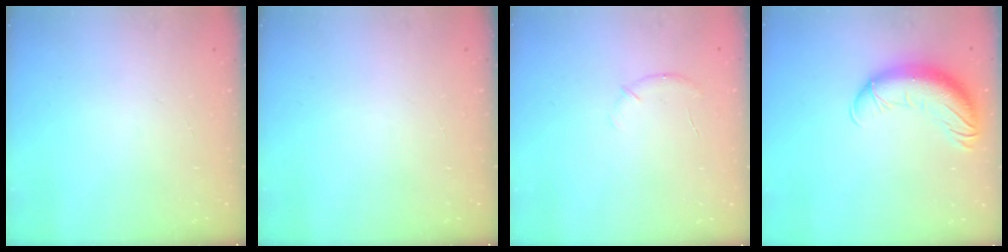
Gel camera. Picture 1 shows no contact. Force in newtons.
{"total": 0.0}
{"total": 6.9, "press": 6.7, "slide": 1.8}
{"total": 14.8, "press": 14.3, "slide": 3.6}